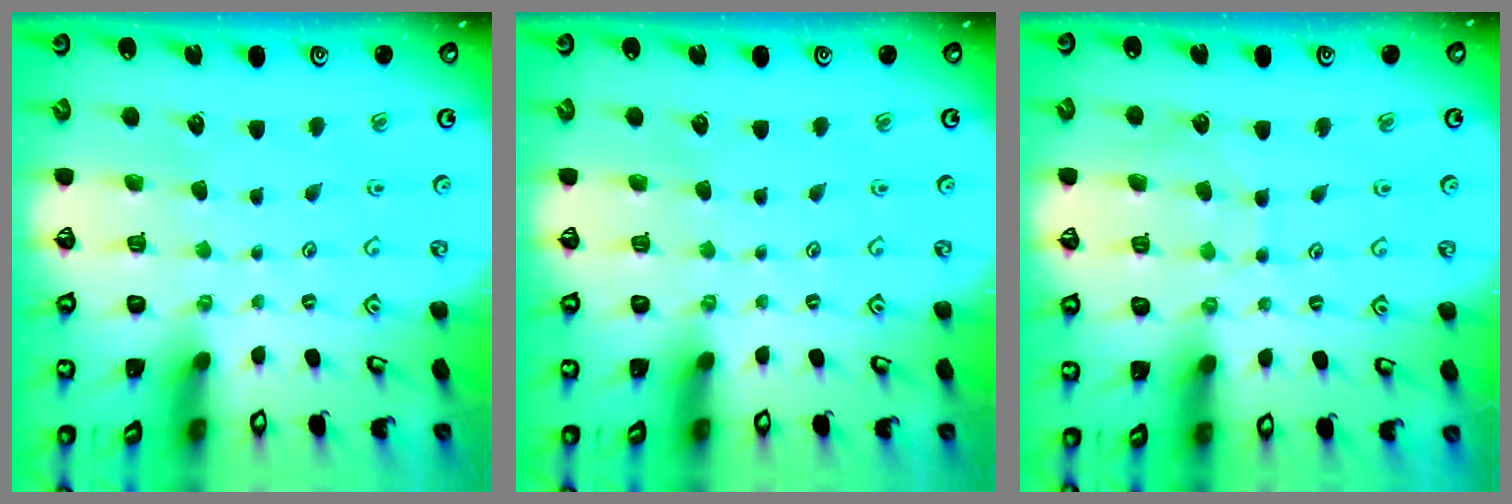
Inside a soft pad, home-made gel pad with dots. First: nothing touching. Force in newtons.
{"total": 0.0}
{"total": 5.5, "press": 5.5, "slide": 0.5}